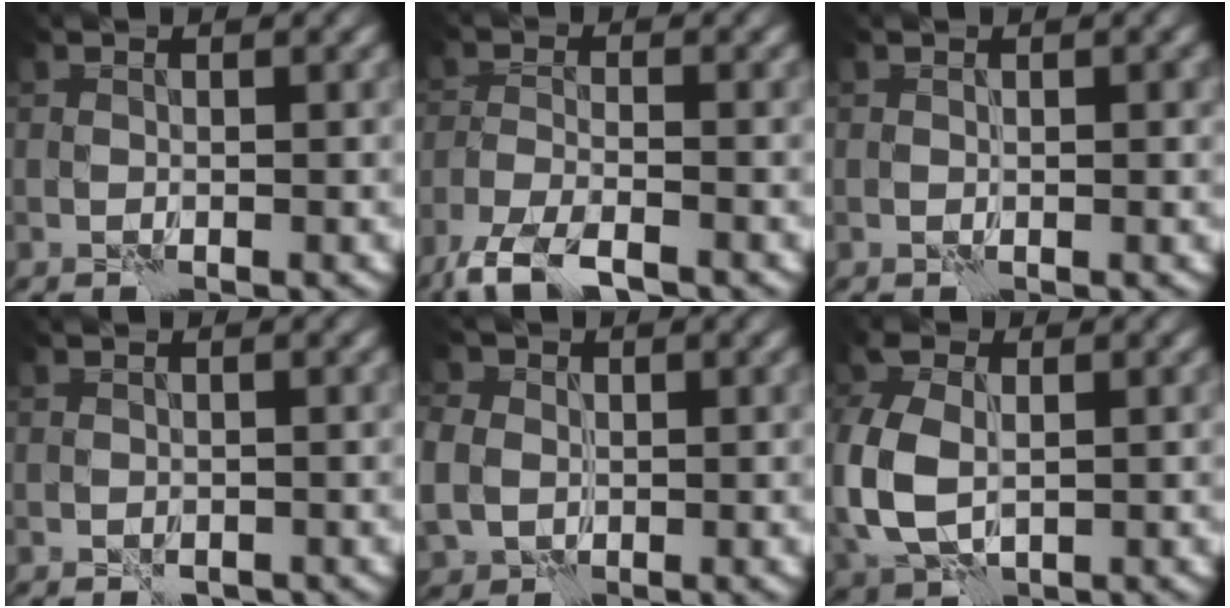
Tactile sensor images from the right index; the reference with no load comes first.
{"total": 5.0, "force": [-3.9, 1.1, 2.8], "torque": [-0.056, -0.011, -0.082]}
{"total": 0.8, "force": [0.3, 0.4, 0.6], "torque": [-0.003, -0.003, 0.006]}
{"total": 1.1, "force": [-0.5, 0.9, 0.2], "torque": [-0.005, -0.005, -0.006]}
{"total": 6.8, "force": [0.8, 5.9, 3.3], "torque": [-0.078, 0.009, -0.019]}
{"total": 7.0, "force": [0.0, 4.7, 5.1], "torque": [-0.148, -0.007, 0.002]}